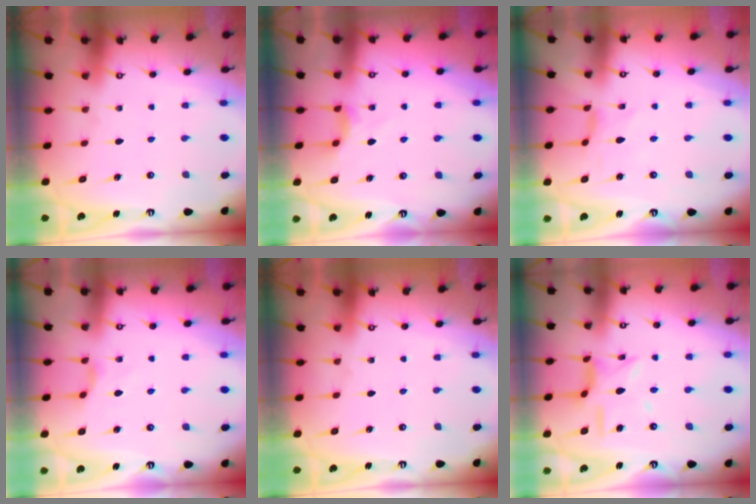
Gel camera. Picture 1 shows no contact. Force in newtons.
{"total": 2.8, "press": 2.8, "slide": 0.5}
{"total": 0.0}
{"total": 2.0, "press": 2.0, "slide": 0.3}
{"total": 0.0}
{"total": 9.2, "press": 9.2, "slide": 0.8}